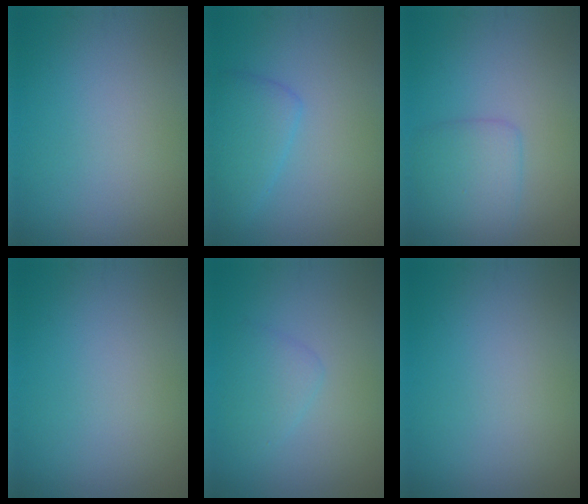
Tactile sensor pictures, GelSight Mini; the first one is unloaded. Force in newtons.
{"total": 2.8, "press": 2.8, "slide": 0.2}
{"total": 2.8, "press": 2.8, "slide": 0.2}
{"total": 0.0}
{"total": 1.8, "press": 1.8, "slide": 0.1}
{"total": 0.0}